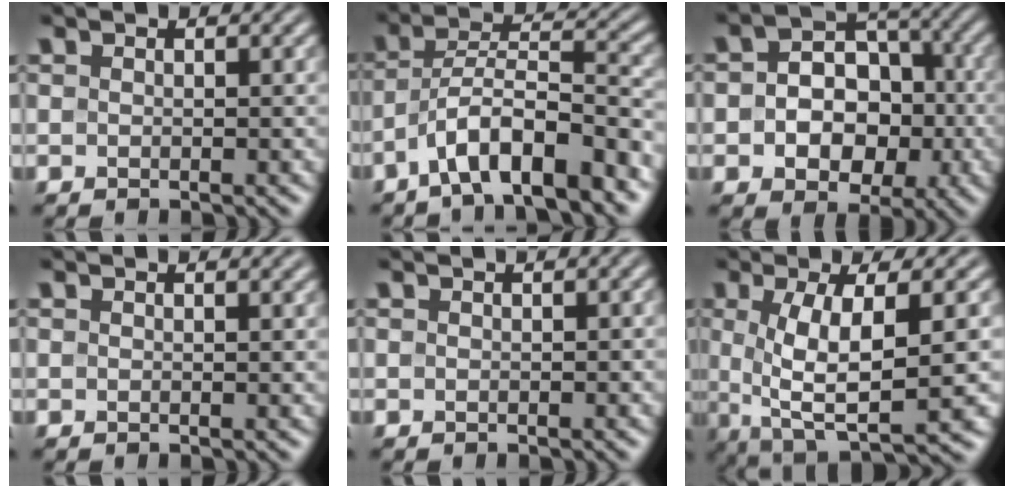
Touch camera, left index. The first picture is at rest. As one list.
[{"total": 8.4, "force": [-5.4, 2.1, 6.0], "torque": [-0.099, 0.015, -0.096]}, {"total": 7.9, "force": [-1.4, 5.9, 4.9], "torque": [-0.048, -0.001, -0.032]}, {"total": 1.2, "force": [1.0, 0.4, 0.6], "torque": [-0.003, 0.002, 0.007]}, {"total": 1.1, "force": [0.6, 0.3, 1.0], "torque": [-0.014, 0.004, 0.002]}, {"total": 8.1, "force": [0.1, 2.2, 7.8], "torque": [-0.141, -0.005, 0.003]}]